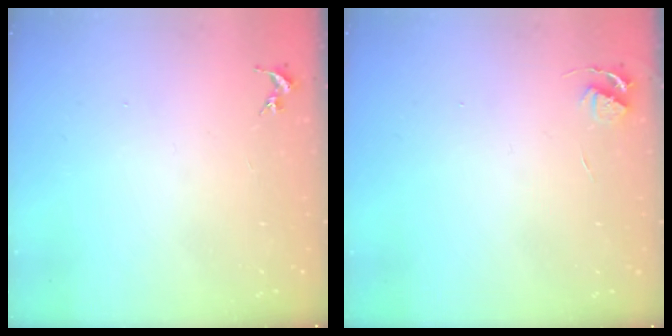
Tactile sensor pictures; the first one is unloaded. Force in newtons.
{"total": 4.1, "press": 4.1, "slide": 0.5}